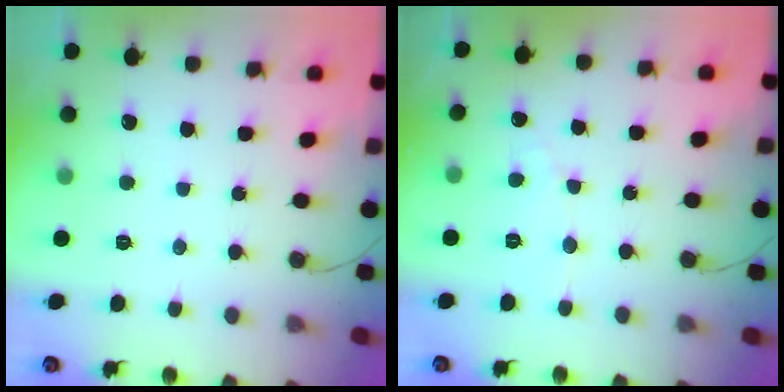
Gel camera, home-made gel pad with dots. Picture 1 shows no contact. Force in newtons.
{"total": 3.4, "press": 3.4, "slide": 0.3}